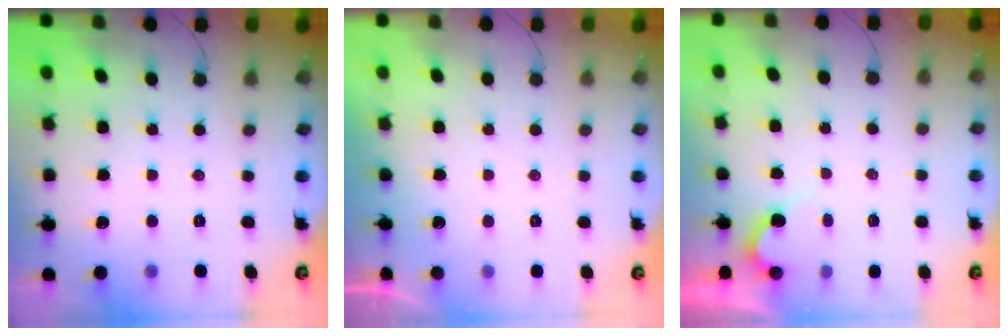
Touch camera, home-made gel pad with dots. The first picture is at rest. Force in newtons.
{"total": 0.8, "press": 0.8, "slide": 0.1}
{"total": 2.3, "press": 2.3, "slide": 0.1}